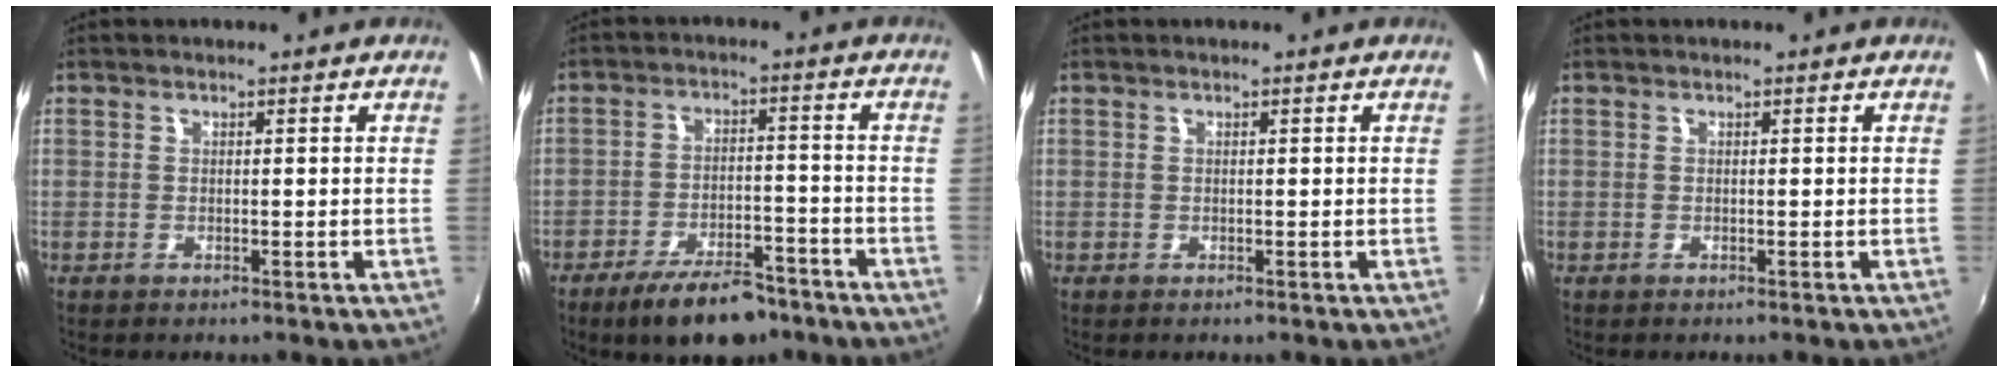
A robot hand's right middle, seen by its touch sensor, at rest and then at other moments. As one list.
[{"total": 11.2, "force": [-8.3, 4.1, 6.2], "torque": [-0.123, 0.000, -0.128]}, {"total": 0.0}, {"total": 0.0}]